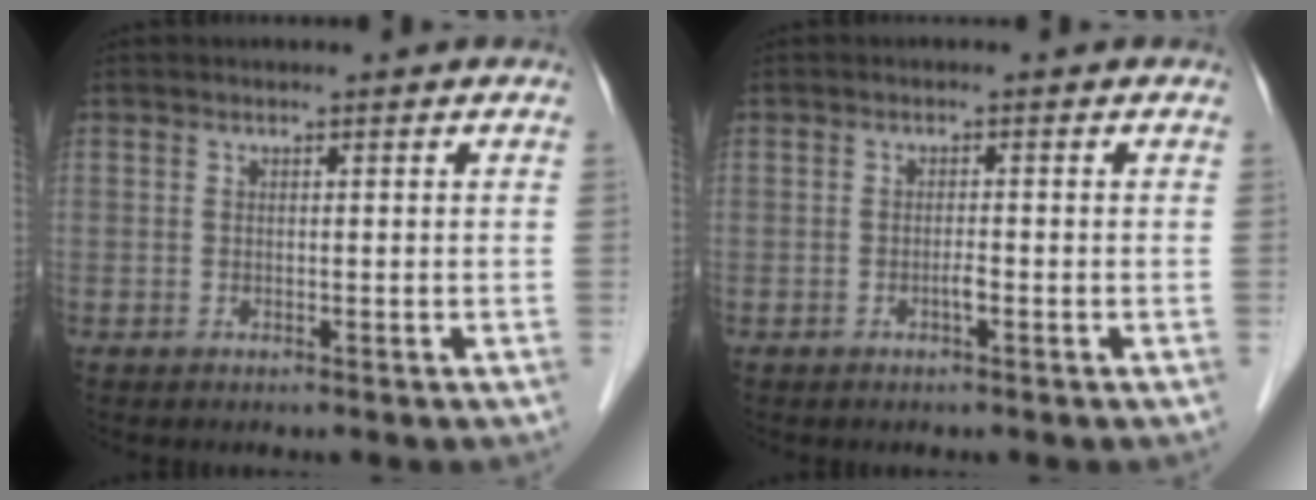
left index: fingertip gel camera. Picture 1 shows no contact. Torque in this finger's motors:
{"motor_torque": [0.60, 0.49, 0.02, 0.02]}